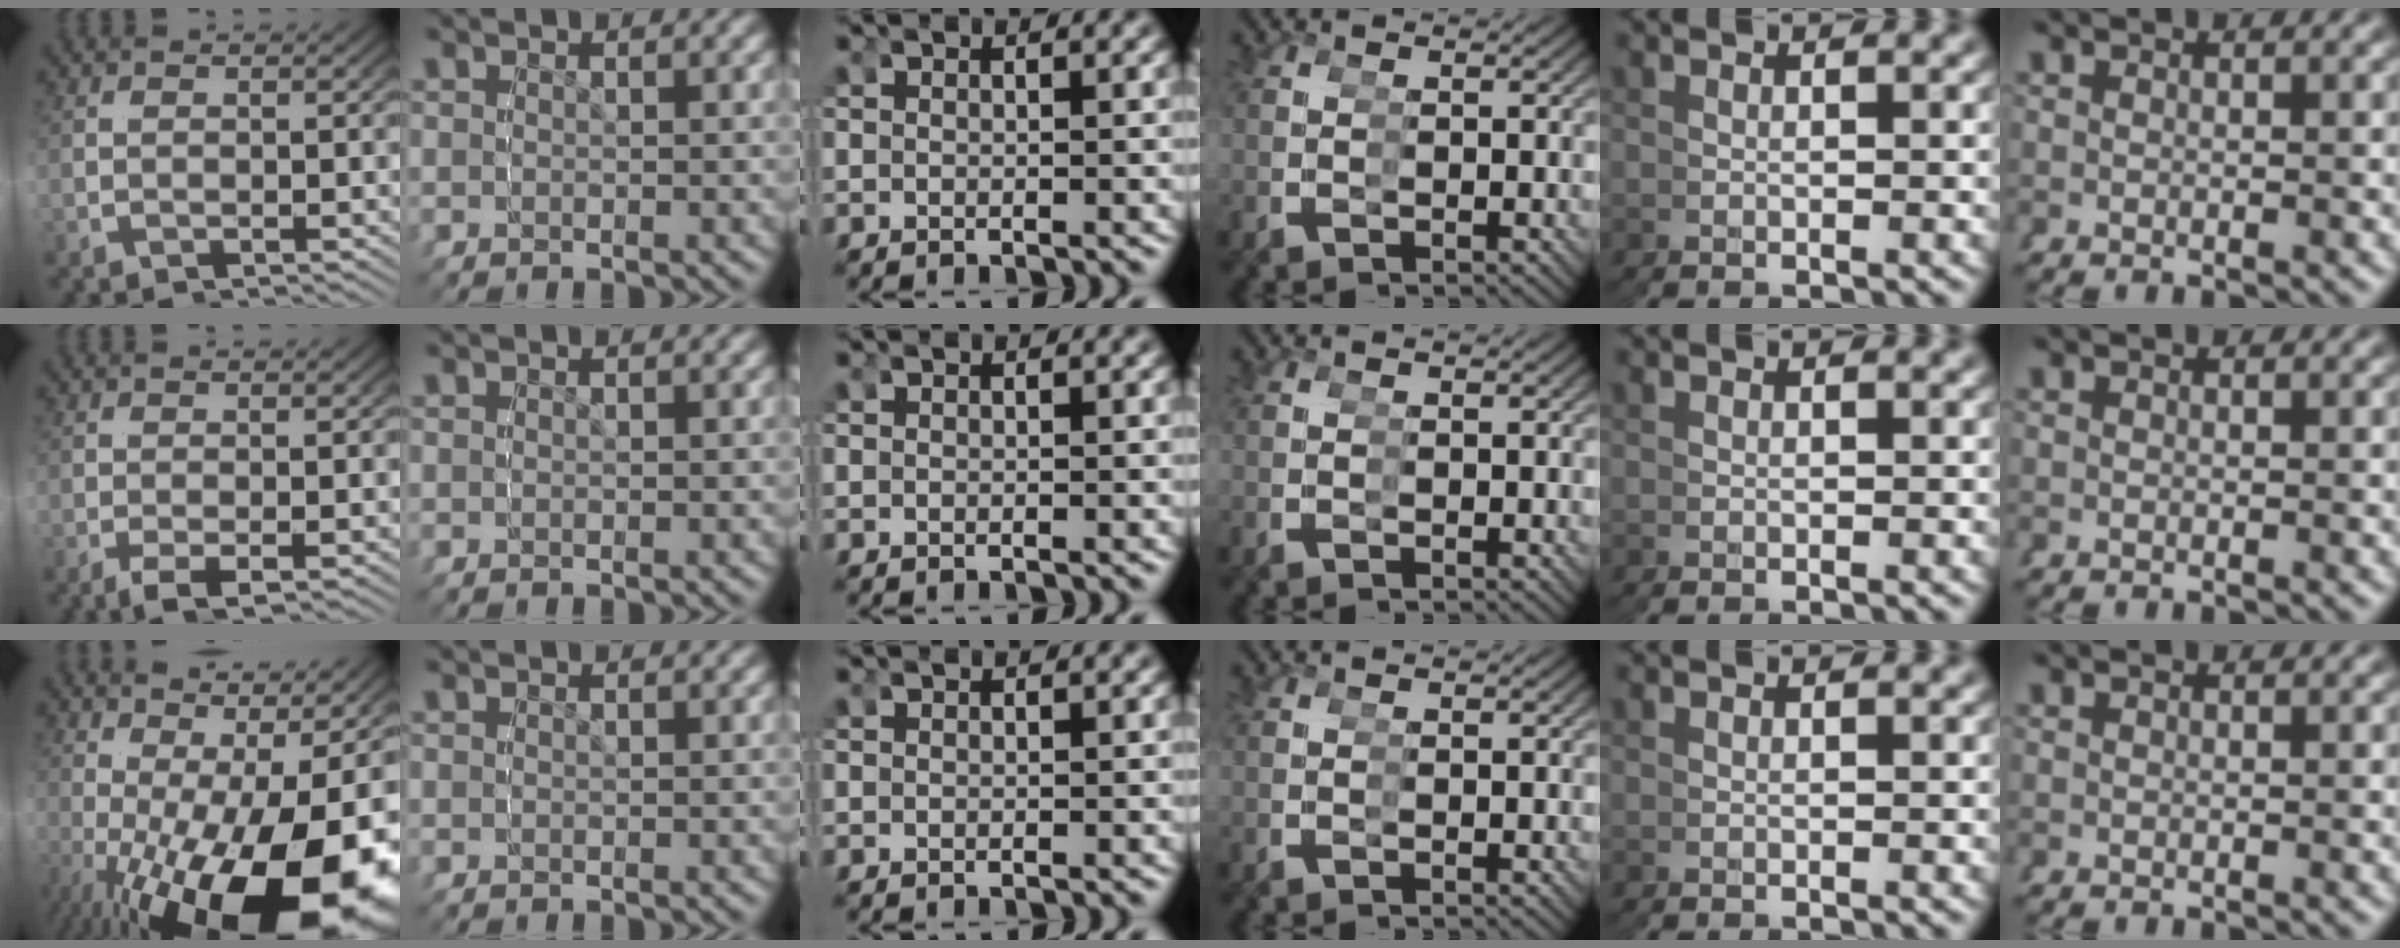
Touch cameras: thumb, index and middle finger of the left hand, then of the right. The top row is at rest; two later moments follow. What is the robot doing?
{"motion": "grasp_and_lifting", "object": "condiment"}